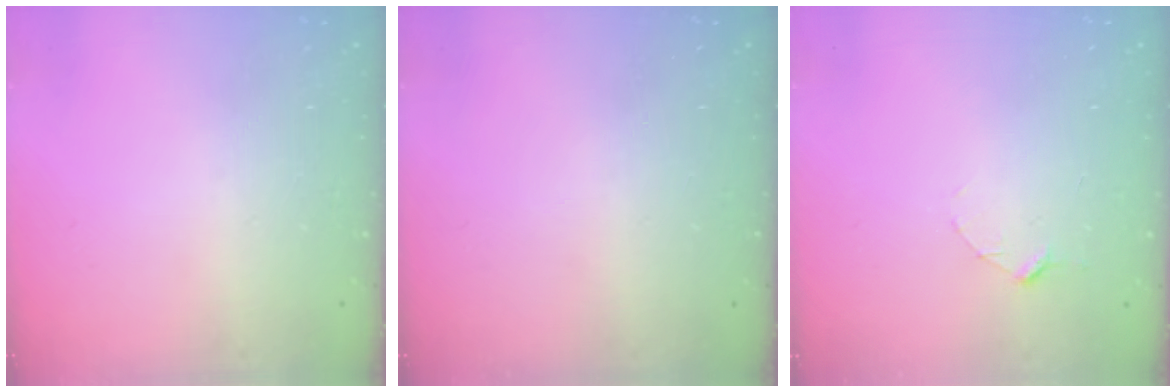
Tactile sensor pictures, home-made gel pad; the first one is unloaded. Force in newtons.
{"total": 0.0}
{"total": 2.9, "press": 2.9, "slide": 0.3}